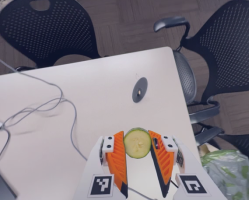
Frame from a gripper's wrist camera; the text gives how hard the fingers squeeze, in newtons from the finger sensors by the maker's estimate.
{"total": 12.0, "left": 12.3, "right": 11.6}